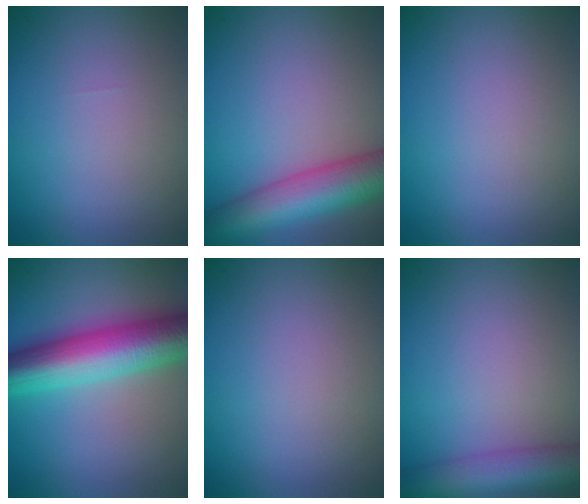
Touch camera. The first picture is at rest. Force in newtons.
{"total": 8.4, "press": 8.4, "slide": 0.4}
{"total": 0.0}
{"total": 10.2, "press": 10.2, "slide": 0.1}
{"total": 0.0}
{"total": 7.2, "press": 7.2, "slide": 0.4}